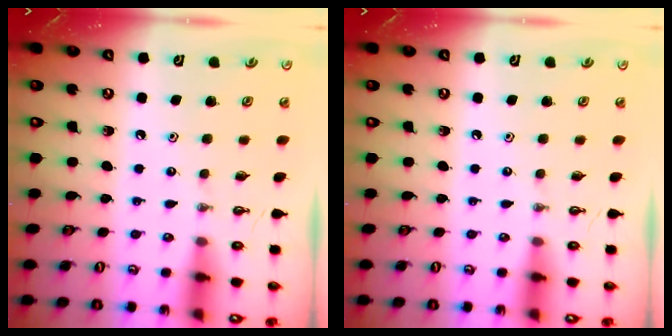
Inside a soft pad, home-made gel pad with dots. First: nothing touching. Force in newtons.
{"total": 0.0}